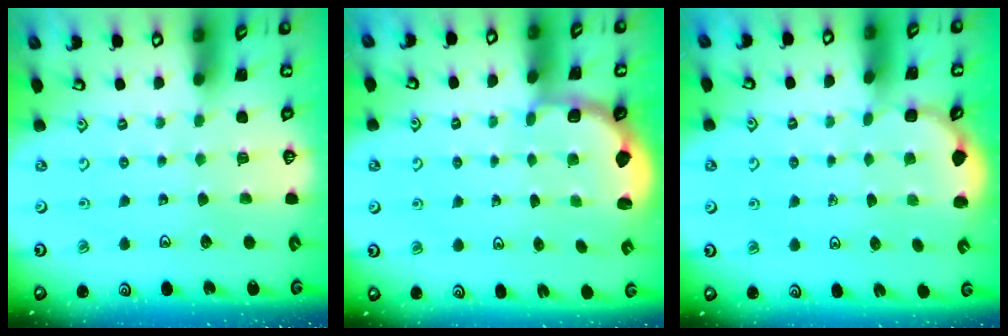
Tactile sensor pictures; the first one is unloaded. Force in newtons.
{"total": 2.7, "press": 2.1, "slide": 1.7}
{"total": 2.6, "press": 2.2, "slide": 1.5}